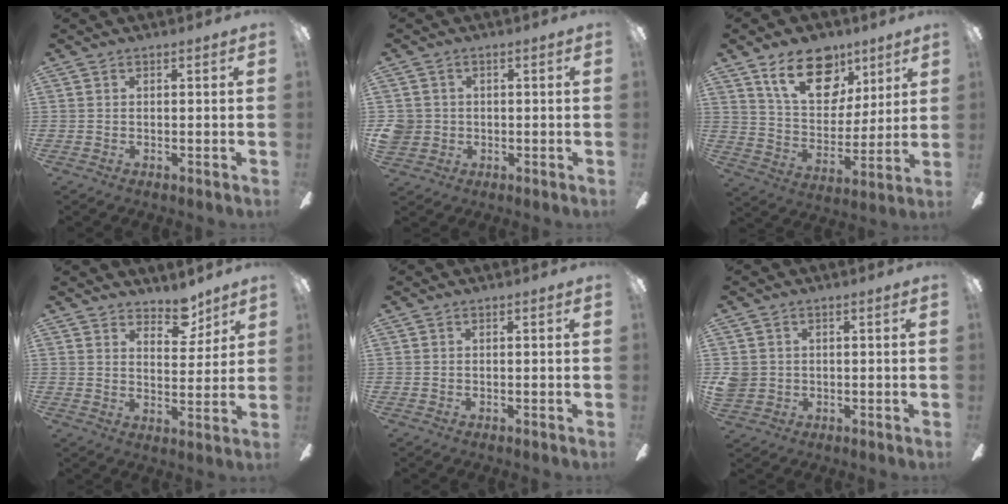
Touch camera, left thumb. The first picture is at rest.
{"total": 4.2, "force": [0.1, 4.2, 0.7], "torque": [-0.020, 0.007, 0.002]}
{"total": 18.8, "force": [11.0, 11.4, 10.1], "torque": [-0.156, -0.047, 0.198]}
{"total": 7.5, "force": [6.0, 3.7, 2.7], "torque": [-0.023, -0.035, 0.103]}
{"total": 0.0}
{"total": 3.6, "force": [0.4, 3.5, 0.7], "torque": [-0.010, 0.007, 0.009]}